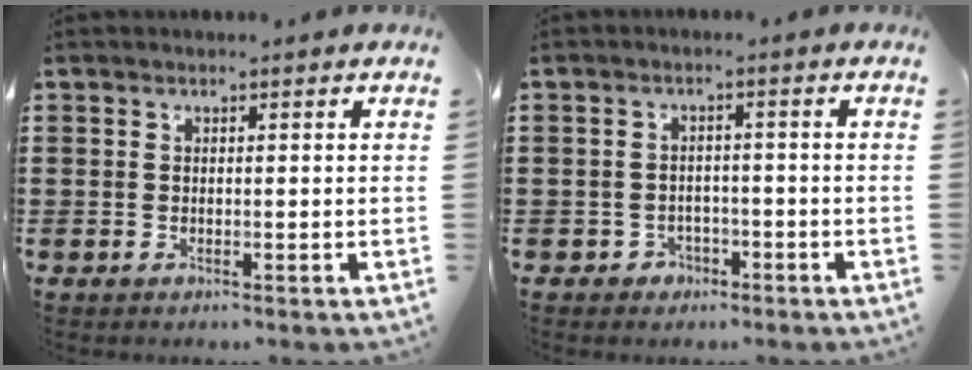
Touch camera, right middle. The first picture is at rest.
{"total": 1.9, "force": [-1.5, 1.2, 0.1], "torque": [-0.011, 0.000, -0.036]}